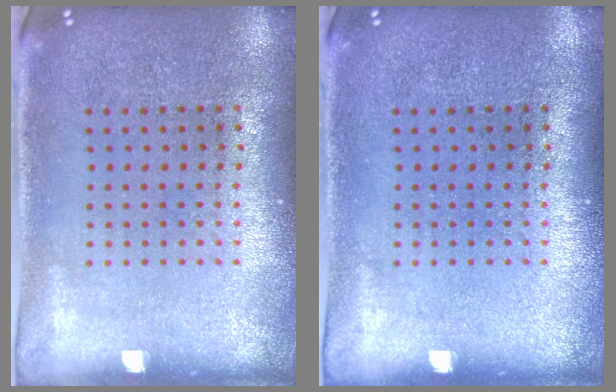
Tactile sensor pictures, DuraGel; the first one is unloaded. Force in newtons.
{"total": 0.0}